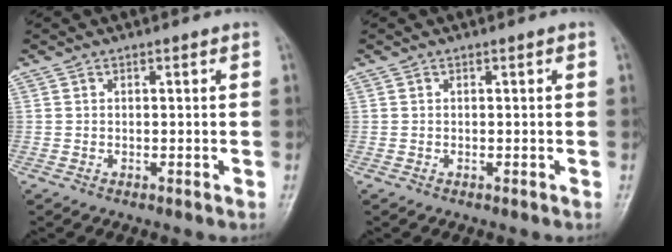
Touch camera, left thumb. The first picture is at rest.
{"total": 0.0}